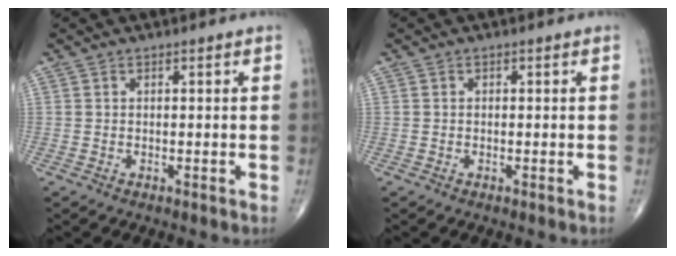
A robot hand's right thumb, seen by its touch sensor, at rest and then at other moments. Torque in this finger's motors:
{"motor_torque": [-0.13, -0.14, 0.22, -0.03, 0.00]}